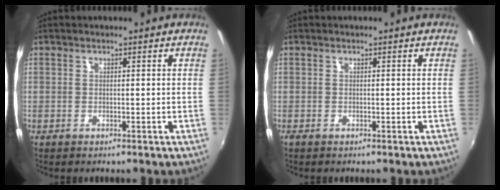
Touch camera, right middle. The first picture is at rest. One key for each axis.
{"total": 0.0}